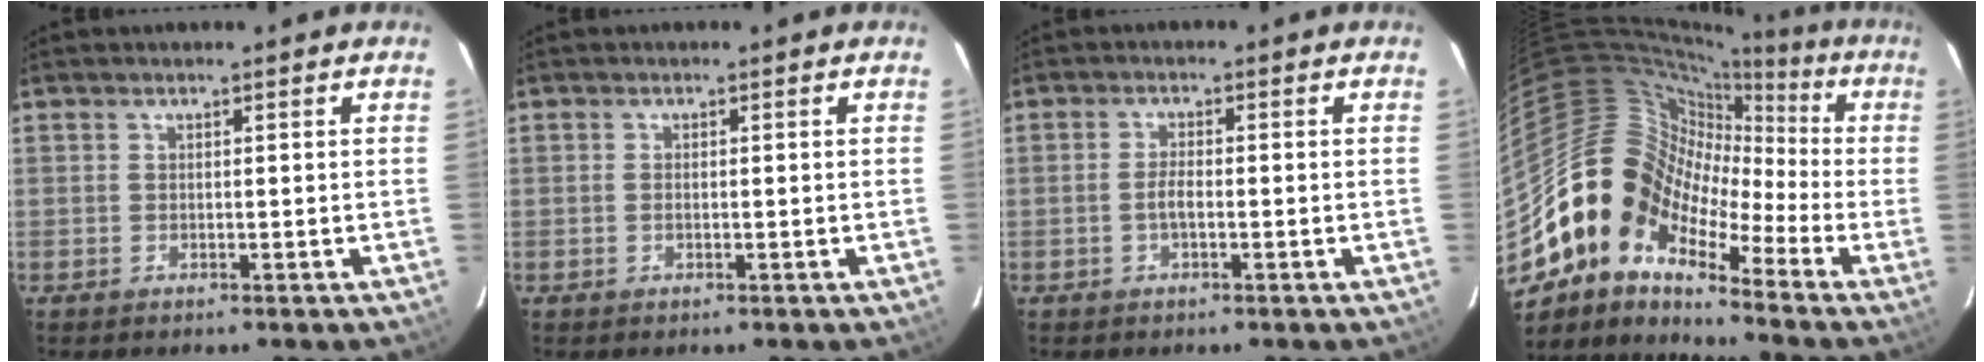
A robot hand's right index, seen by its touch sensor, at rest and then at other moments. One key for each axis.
{"total": 0.9, "fx": -0.1, "fy": 0.5, "fz": 0.7, "tx": -0.016, "ty": 0.000, "tz": -0.004}
{"total": 2.2, "fx": -0.8, "fy": 0.7, "fz": 2.0, "tx": -0.039, "ty": 0.001, "tz": -0.015}
{"total": 13.0, "fx": -6.3, "fy": 9.0, "fz": 7.0, "tx": -0.105, "ty": 0.012, "tz": -0.146}